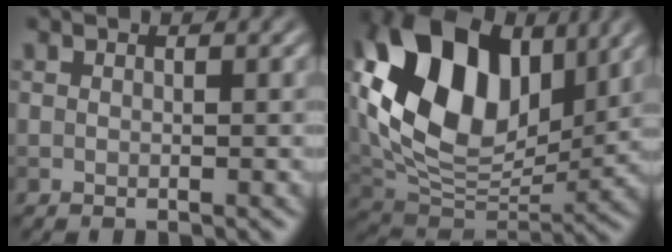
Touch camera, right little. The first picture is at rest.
{"total": 15.1, "force": [4.9, 9.5, 10.7], "torque": [-0.204, 0.019, 0.088]}